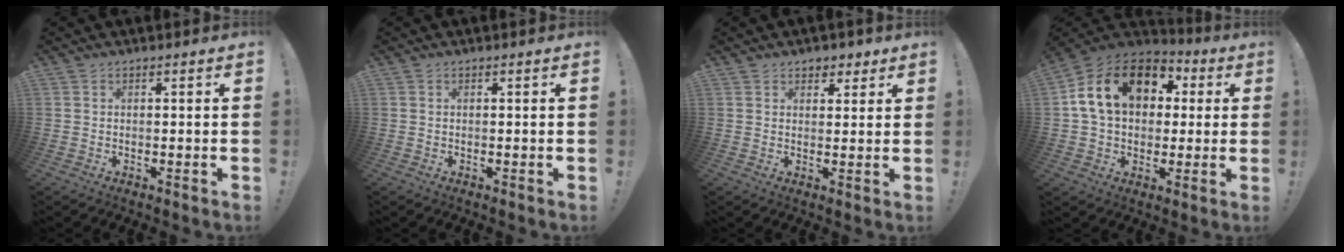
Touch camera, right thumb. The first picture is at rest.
{"total": 0.0}
{"total": 3.8, "force": [2.5, 2.8, 0.8], "torque": [0.008, -0.011, 0.041]}
{"total": 18.8, "force": [5.4, 13.4, 12.1], "torque": [-0.198, 0.005, 0.099]}